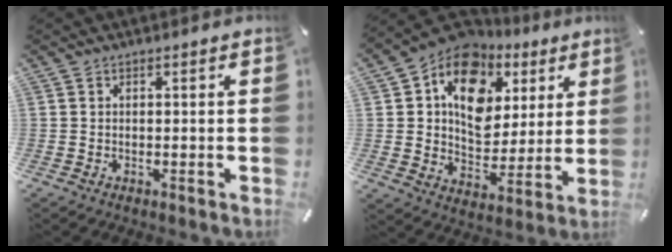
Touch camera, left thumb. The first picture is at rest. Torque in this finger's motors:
{"motor_torque": [2.54, 2.47, 2.11, -0.66, 0.23]}